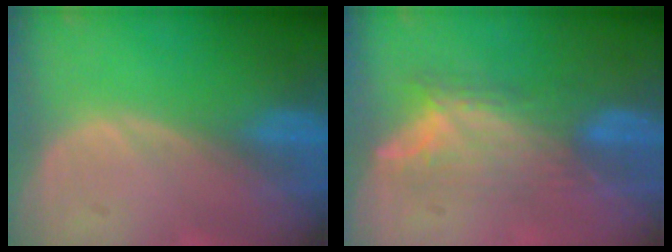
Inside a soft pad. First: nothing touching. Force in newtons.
{"total": 7.0, "press": 6.4, "slide": 2.8}